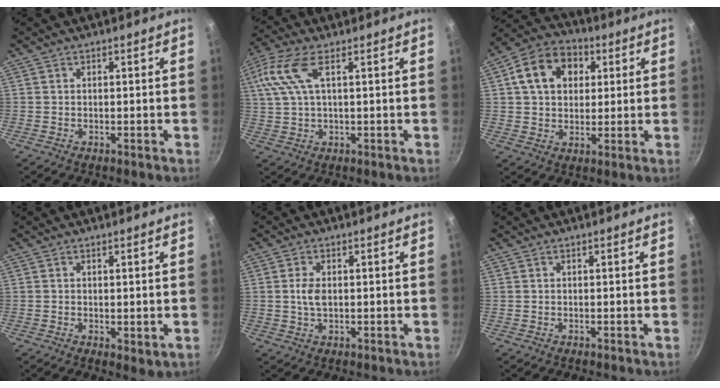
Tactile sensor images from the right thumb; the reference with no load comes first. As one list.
[{"total": 9.4, "force": [3.0, 3.6, 8.1], "torque": [-0.179, 0.017, 0.060]}, {"total": 12.7, "force": [3.6, 9.6, 7.5], "torque": [-0.106, 0.016, 0.046]}, {"total": 2.1, "force": [0.2, 1.0, 1.8], "torque": [-0.025, -0.010, 0.003]}, {"total": 3.4, "force": [0.2, 2.0, 2.7], "torque": [-0.046, 0.001, 0.003]}, {"total": 0.0}]